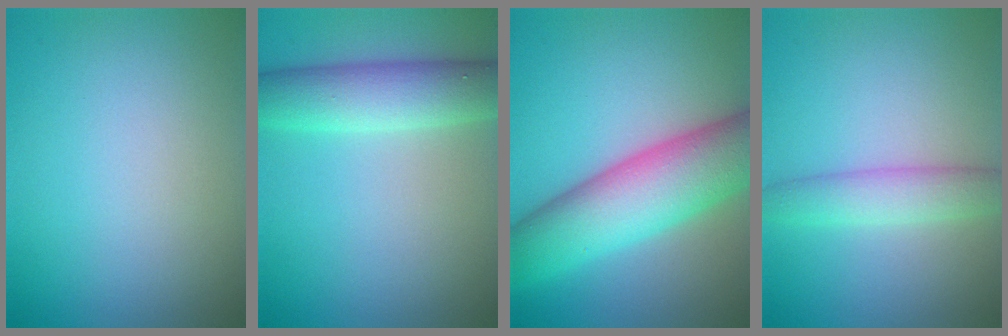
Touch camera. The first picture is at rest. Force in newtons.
{"total": 5.2, "press": 5.2, "slide": 0.3}
{"total": 9.7, "press": 9.7, "slide": 0.3}
{"total": 3.0, "press": 3.0, "slide": 0.1}